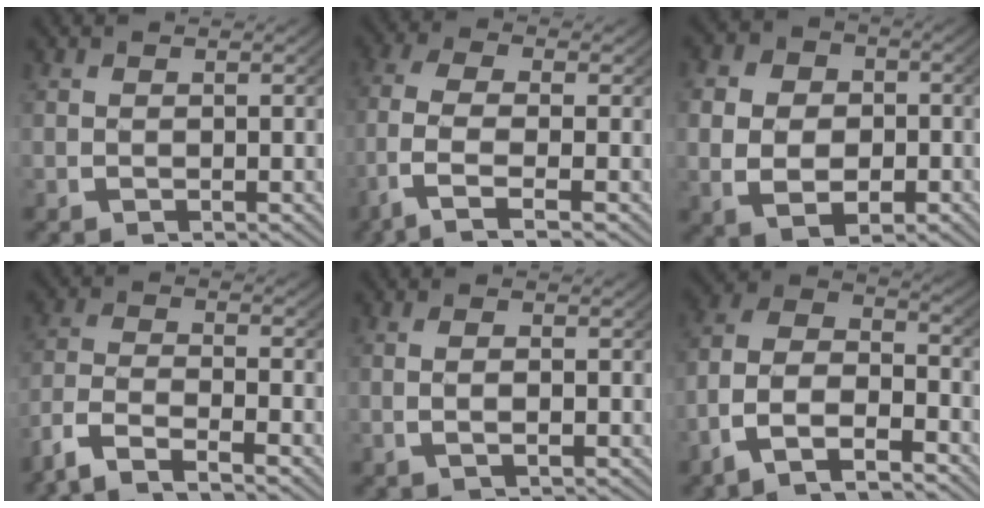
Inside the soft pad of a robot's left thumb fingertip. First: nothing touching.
{"total": 8.6, "force": [-2.4, 4.8, 6.7], "torque": [-0.169, -0.028, -0.032]}
{"total": 7.1, "force": [-0.6, 5.6, 4.3], "torque": [-0.082, -0.025, -0.001]}
{"total": 7.5, "force": [-4.7, 3.7, 4.5], "torque": [-0.105, -0.014, -0.077]}
{"total": 1.3, "force": [-0.1, 0.3, 1.3], "torque": [-0.028, 0.001, 0.000]}
{"total": 9.8, "force": [-2.8, 7.0, 6.3], "torque": [-0.134, -0.027, -0.057]}